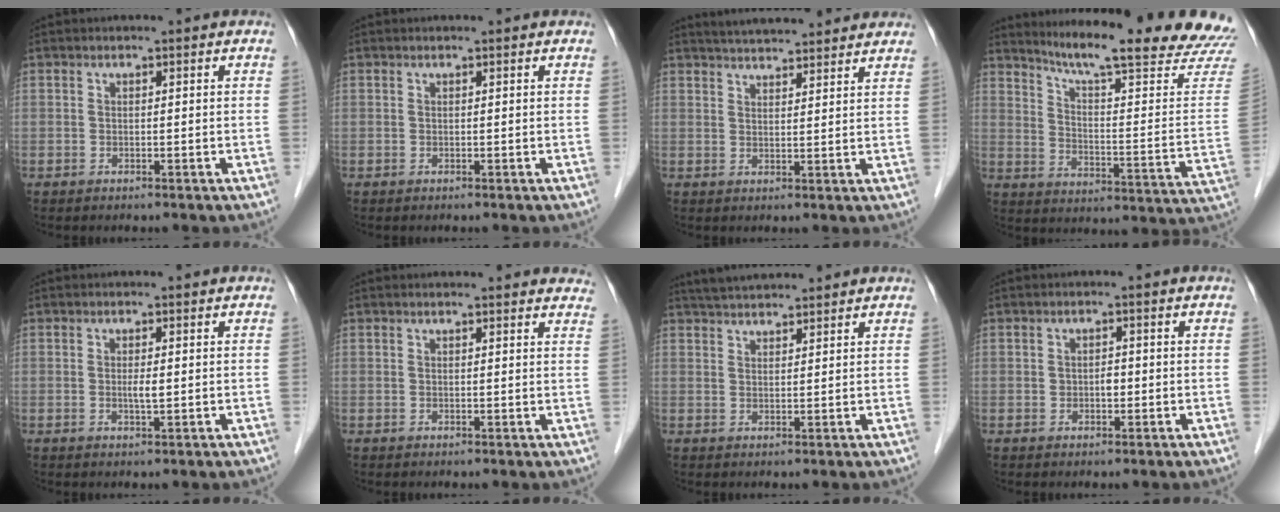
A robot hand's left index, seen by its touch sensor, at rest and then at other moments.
{"total": 0.6, "force": [0.6, 0.0, 0.2], "torque": [-0.004, 0.004, 0.007]}
{"total": 11.4, "force": [10.4, 1.6, 4.1], "torque": [-0.059, 0.025, 0.136]}
{"total": 24.3, "force": [21.7, 0.0, 10.8], "torque": [-0.160, -0.094, 0.279]}
{"total": 1.4, "force": [0.1, 0.1, 1.4], "torque": [-0.028, -0.001, 0.002]}
{"total": 10.1, "force": [9.6, 1.9, 2.6], "torque": [-0.005, 0.002, 0.085]}
{"total": 6.3, "force": [5.9, 0.7, 2.1], "torque": [-0.039, 0.036, 0.099]}
{"total": 1.4, "force": [-0.2, 0.9, 1.0], "torque": [-0.017, 0.002, -0.002]}